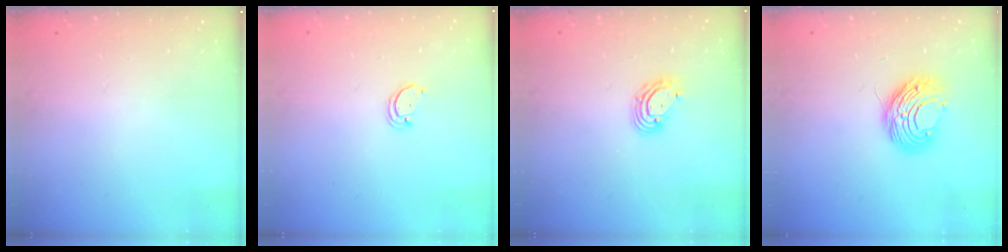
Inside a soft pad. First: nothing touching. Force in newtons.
{"total": 1.6, "press": 1.6, "slide": 0.1}
{"total": 6.2, "press": 6.1, "slide": 0.9}
{"total": 9.1, "press": 9.1, "slide": 0.5}